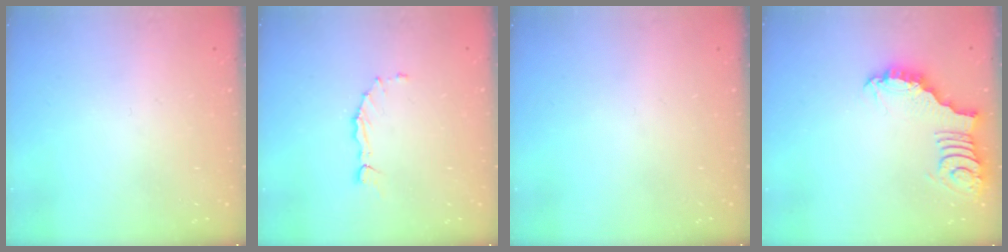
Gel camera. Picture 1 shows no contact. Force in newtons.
{"total": 1.6, "press": 1.6, "slide": 0.3}
{"total": 0.0}
{"total": 2.3, "press": 2.3, "slide": 0.4}